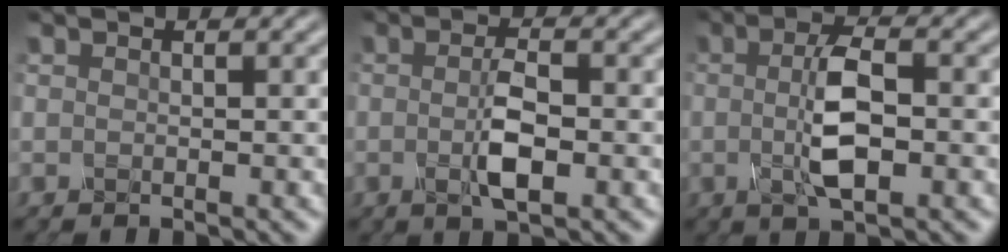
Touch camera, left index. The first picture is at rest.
{"total": 2.9, "force": [-0.4, 0.7, 2.8], "torque": [-0.058, 0.001, -0.011]}
{"total": 4.1, "force": [-0.1, 1.2, 3.9], "torque": [-0.083, 0.005, -0.006]}